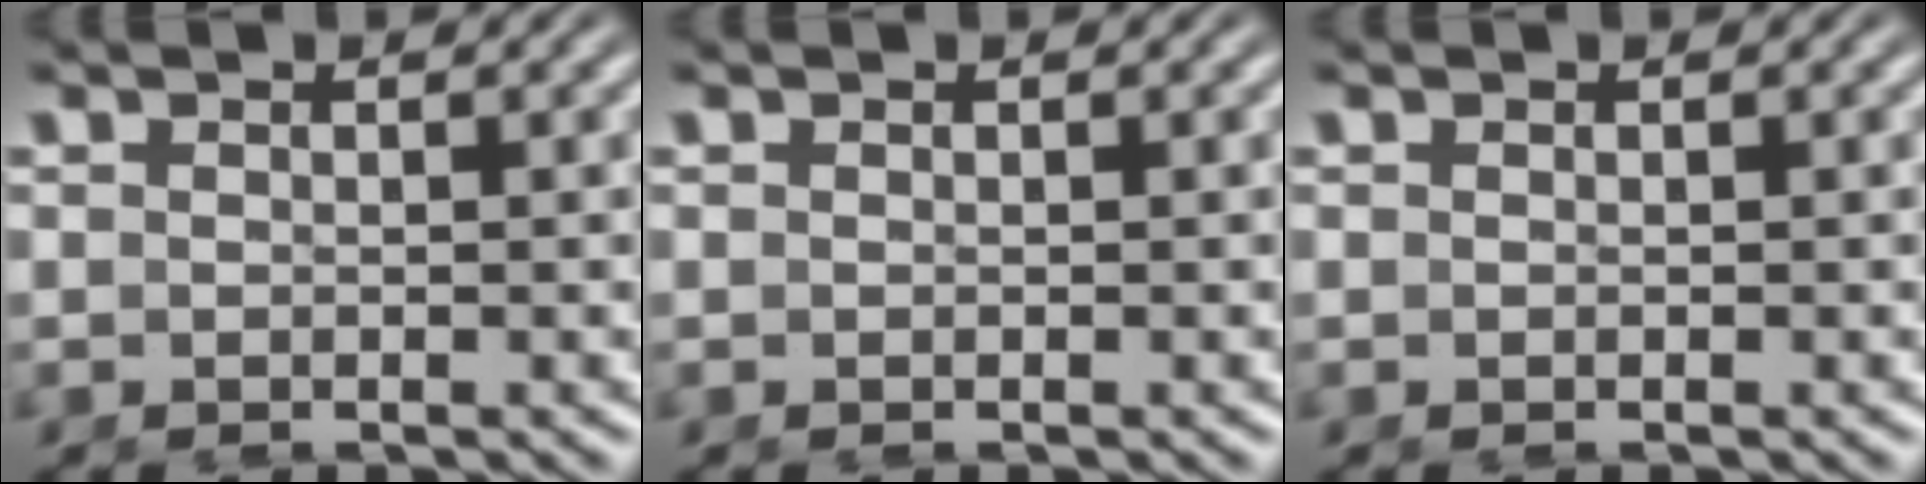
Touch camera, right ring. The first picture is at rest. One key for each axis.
{"total": 0.0}
{"total": 0.0}